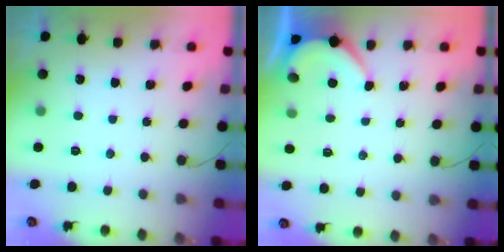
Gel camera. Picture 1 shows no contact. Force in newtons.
{"total": 2.6, "press": 2.6, "slide": 0.4}